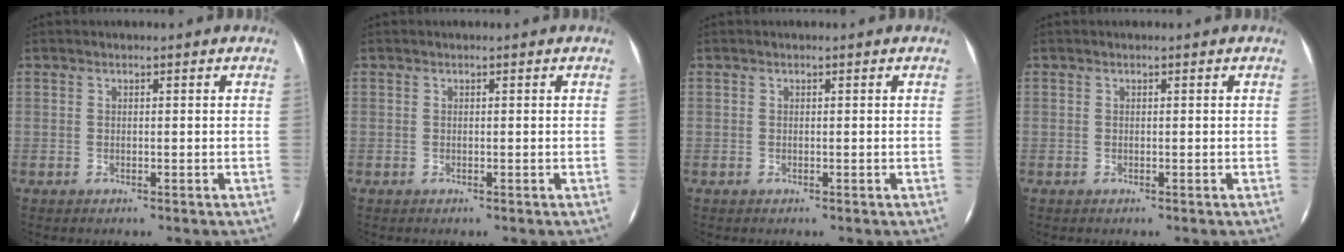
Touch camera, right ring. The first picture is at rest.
{"total": 0.0}
{"total": 0.0}
{"total": 0.0}